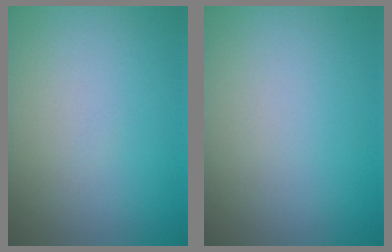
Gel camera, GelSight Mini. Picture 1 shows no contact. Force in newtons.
{"total": 0.0}